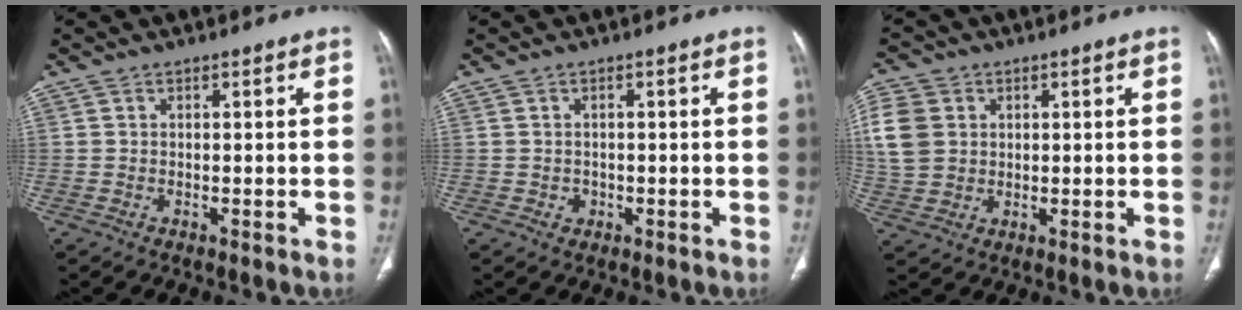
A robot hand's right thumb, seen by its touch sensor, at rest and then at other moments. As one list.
[{"total": 1.3, "force": [-0.4, 1.2, 0.3], "torque": [0.004, 0.004, -0.004]}, {"total": 10.9, "force": [2.3, 8.9, 5.9], "torque": [-0.134, 0.003, 0.047]}]